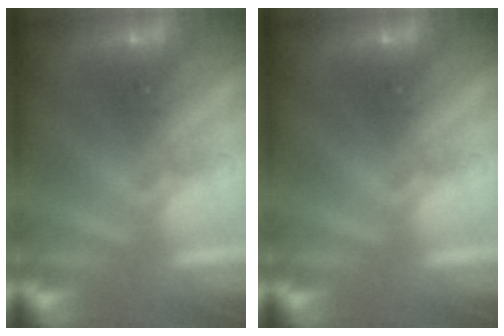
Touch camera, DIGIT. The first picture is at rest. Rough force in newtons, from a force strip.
{"total": 0.0}